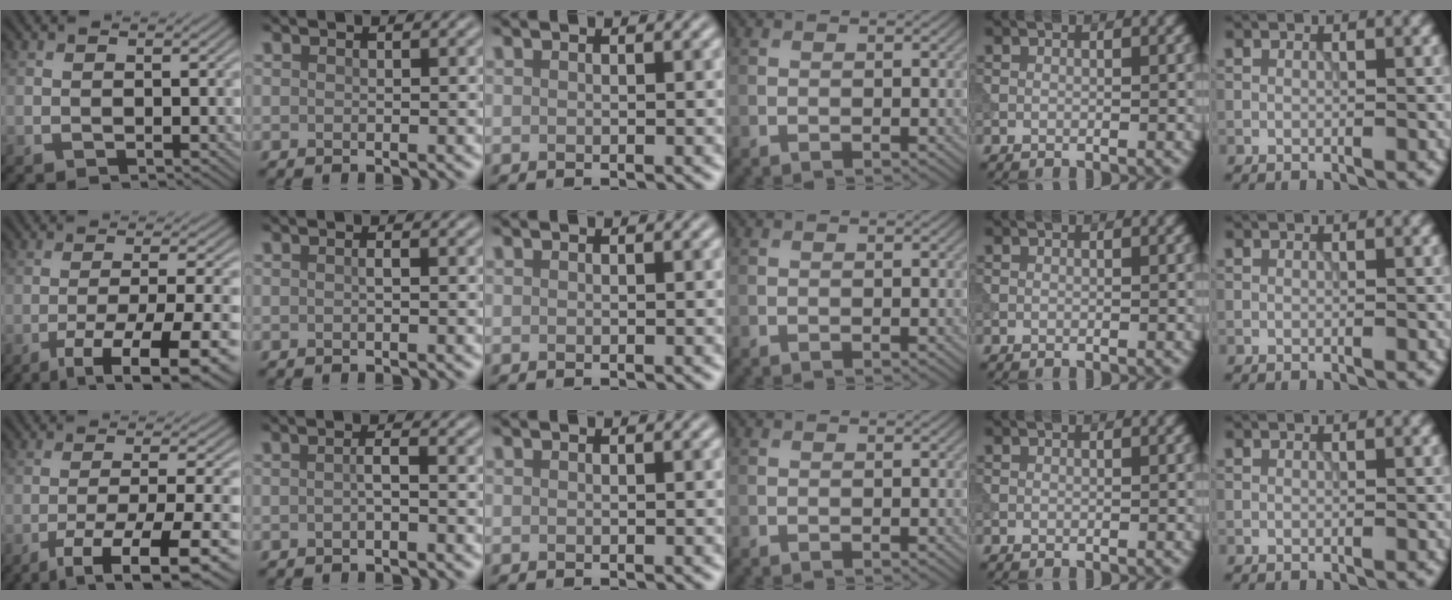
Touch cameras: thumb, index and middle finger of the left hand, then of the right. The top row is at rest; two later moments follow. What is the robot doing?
{"motion": "extract", "object": "tissue"}